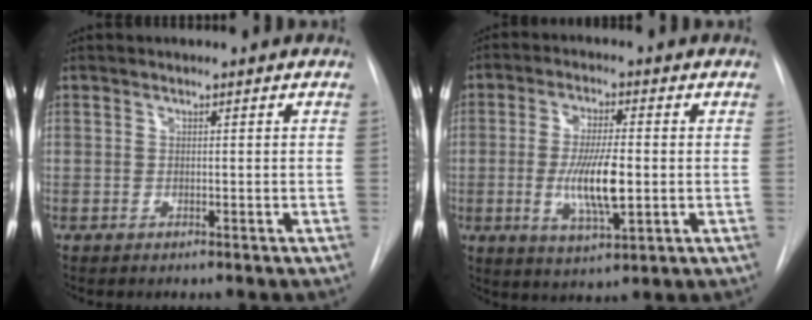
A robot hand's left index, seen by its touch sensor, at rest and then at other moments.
{"total": 9.0, "force": [-1.1, 1.9, 8.7], "torque": [-0.167, -0.013, -0.018]}